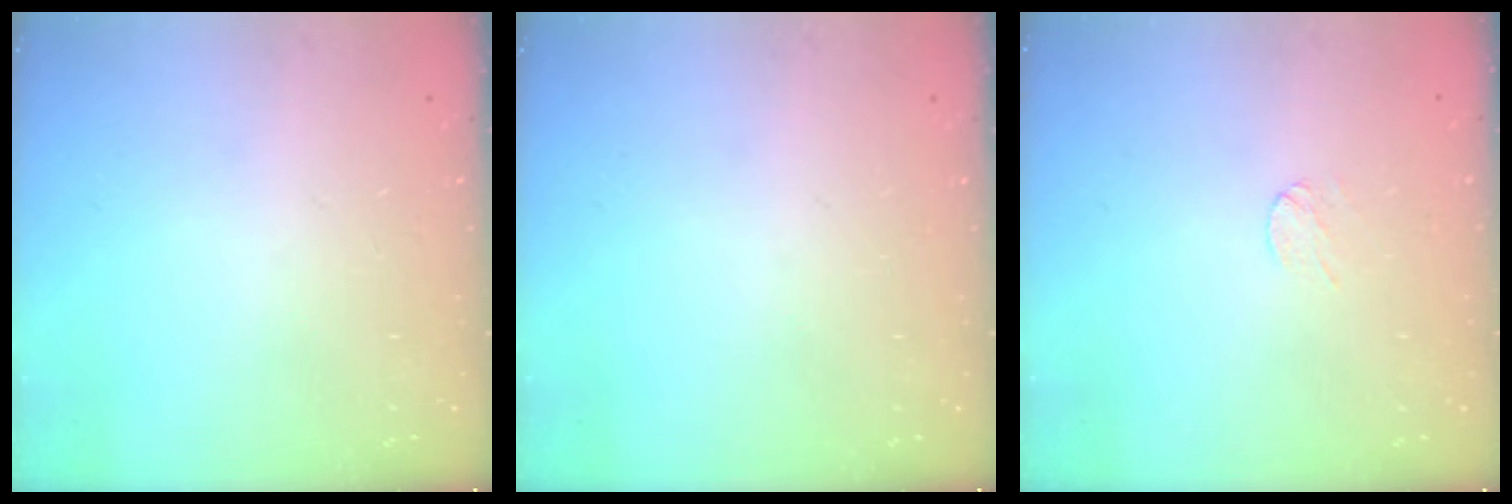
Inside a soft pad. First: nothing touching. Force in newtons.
{"total": 0.0}
{"total": 2.6, "press": 2.5, "slide": 0.3}